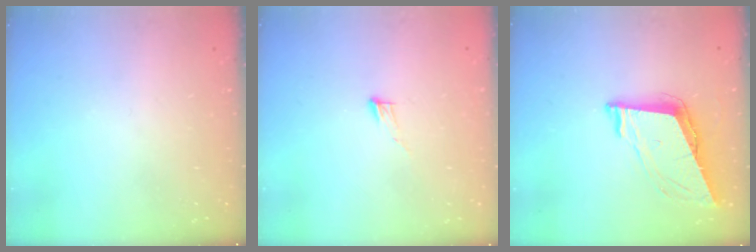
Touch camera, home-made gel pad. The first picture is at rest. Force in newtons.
{"total": 3.7, "press": 3.7, "slide": 0.3}
{"total": 9.0, "press": 8.4, "slide": 3.2}